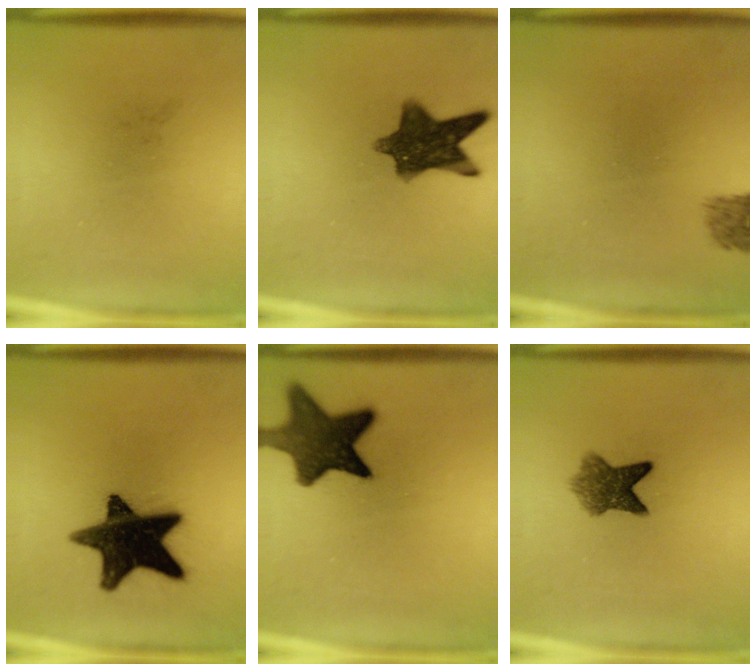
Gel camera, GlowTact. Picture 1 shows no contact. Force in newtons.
{"total": 10.1}
{"total": 1.8}
{"total": 17.6}
{"total": 12.3}
{"total": 5.8}